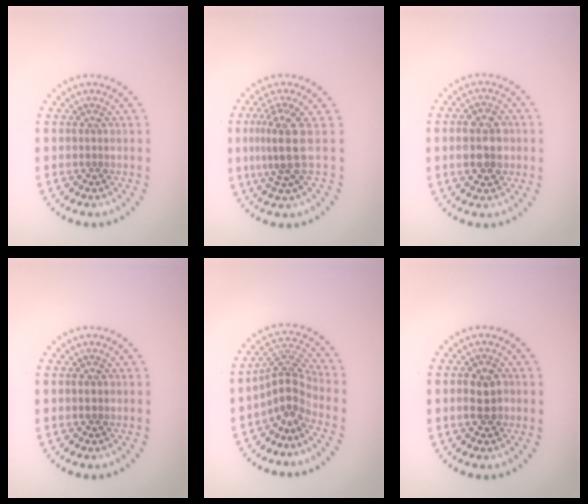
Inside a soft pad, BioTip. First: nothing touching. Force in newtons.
{"total": 3.4, "press": 2.6, "slide": 2.2}
{"total": 4.4, "press": 4.4, "slide": 0.4}
{"total": 1.1, "press": 1.1, "slide": 0.1}
{"total": 3.7, "press": 2.6, "slide": 2.5}
{"total": 2.7, "press": 2.7, "slide": 0.5}